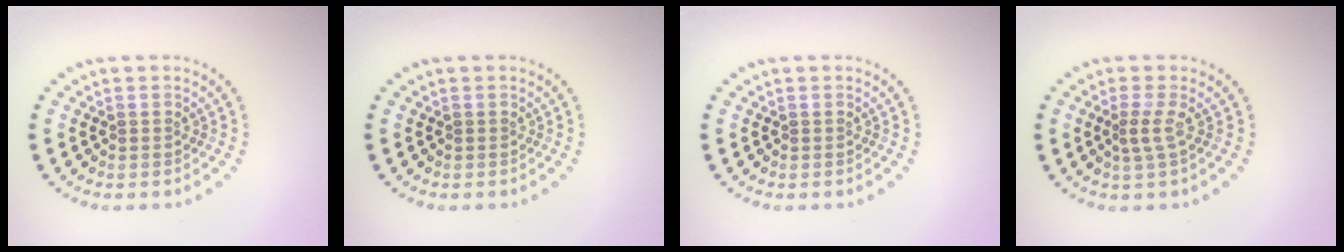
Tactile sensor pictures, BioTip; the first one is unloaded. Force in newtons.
{"total": 0.0}
{"total": 0.0}
{"total": 1.5, "press": 1.0, "slide": 1.2}